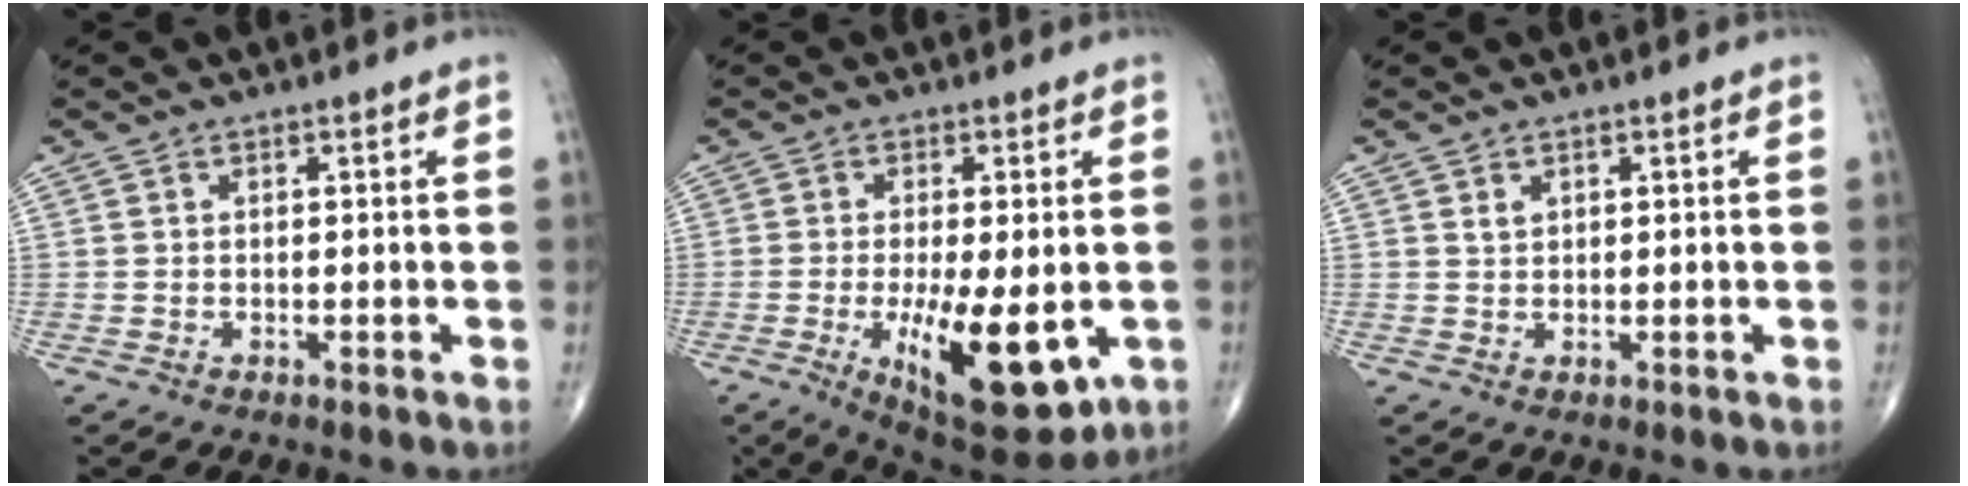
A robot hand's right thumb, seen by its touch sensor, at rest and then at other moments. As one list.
[{"total": 15.5, "force": [-3.9, 5.9, 13.8], "torque": [-0.208, -0.021, -0.044]}, {"total": 1.2, "force": [0.7, 0.8, 0.6], "torque": [-0.004, -0.002, 0.013]}]